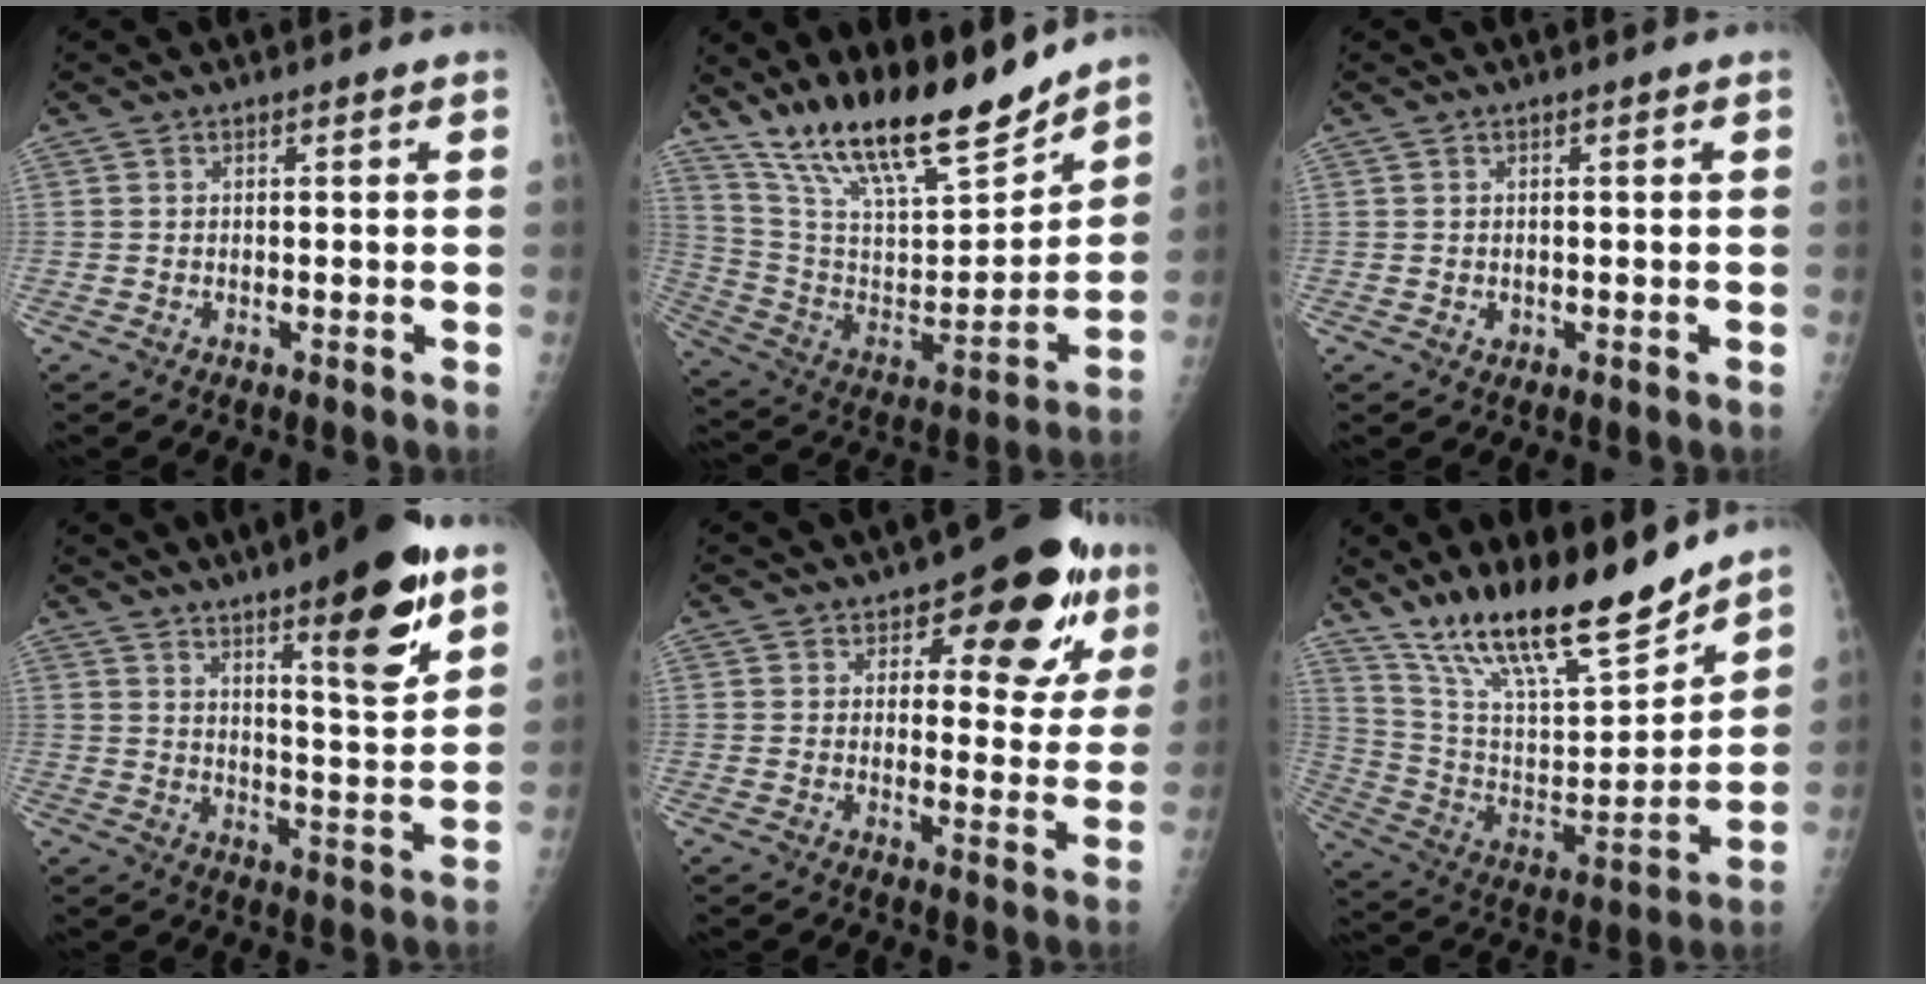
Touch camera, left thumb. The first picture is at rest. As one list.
[{"total": 22.8, "force": [18.5, 5.6, 12.1], "torque": [-0.178, -0.091, 0.326]}, {"total": 0.9, "force": [0.0, 0.8, 0.3], "torque": [-0.004, 0.000, 0.003]}, {"total": 16.1, "force": [9.1, 3.4, 12.8], "torque": [-0.163, -0.054, 0.135]}, {"total": 14.0, "force": [6.9, 6.8, 10.1], "torque": [-0.074, -0.021, 0.086]}, {"total": 22.3, "force": [17.9, 5.2, 12.3], "torque": [-0.183, -0.089, 0.316]}]